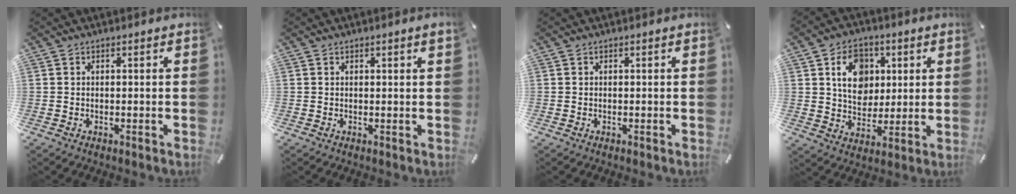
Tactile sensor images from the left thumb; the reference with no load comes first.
{"total": 0.8, "force": [0.4, 0.0, 0.7], "torque": [-0.011, 0.001, 0.006]}
{"total": 0.0}
{"total": 11.1, "force": [3.3, 9.1, 5.5], "torque": [-0.078, -0.001, 0.061]}